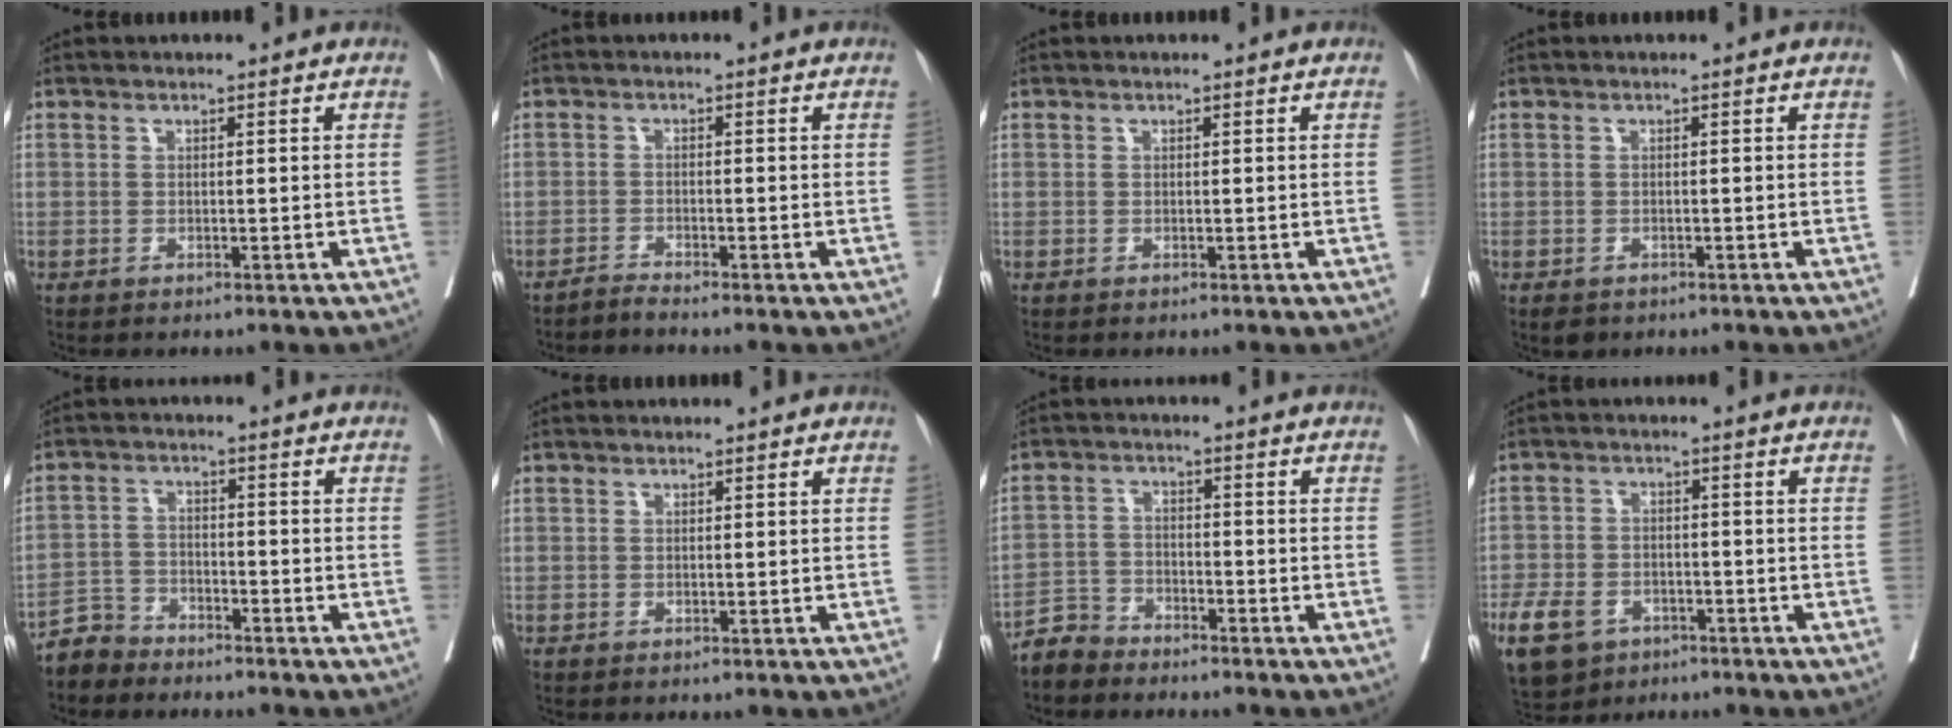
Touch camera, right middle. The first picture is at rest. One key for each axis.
{"total": 1.5, "fx": -1.4, "fy": -0.6, "fz": 0.0, "tx": 0.001, "ty": -0.005, "tz": -0.026}
{"total": 0.0}
{"total": 2.0, "fx": -1.4, "fy": 1.2, "fz": 0.7, "tx": -0.010, "ty": -0.003, "tz": -0.015}
{"total": 3.9, "fx": -3.7, "fy": 1.2, "fz": -0.4, "tx": 0.009, "ty": -0.004, "tz": -0.074}
{"total": 0.6, "fx": 0.5, "fy": 0.4, "fz": 0.0, "tx": 0.004, "ty": -0.001, "tz": 0.009}
{"total": 3.8, "fx": -3.7, "fy": 1.1, "fz": -0.1, "tx": 0.001, "ty": -0.005, "tz": -0.074}
{"total": 12.8, "fx": -6.8, "fy": 9.1, "fz": 5.9, "tx": -0.159, "ty": -0.004, "tz": -0.104}